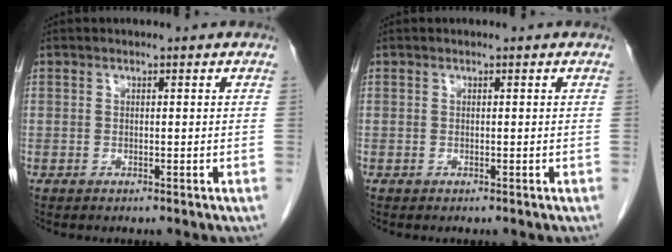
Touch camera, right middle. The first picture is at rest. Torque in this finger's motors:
{"motor_torque": [0.10, -0.13, -0.02, 0.00]}